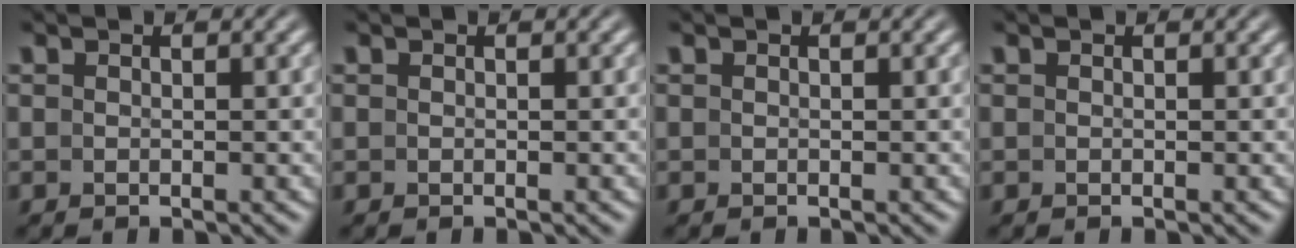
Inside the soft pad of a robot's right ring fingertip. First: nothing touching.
{"total": 0.0}
{"total": 0.0}
{"total": 0.0}